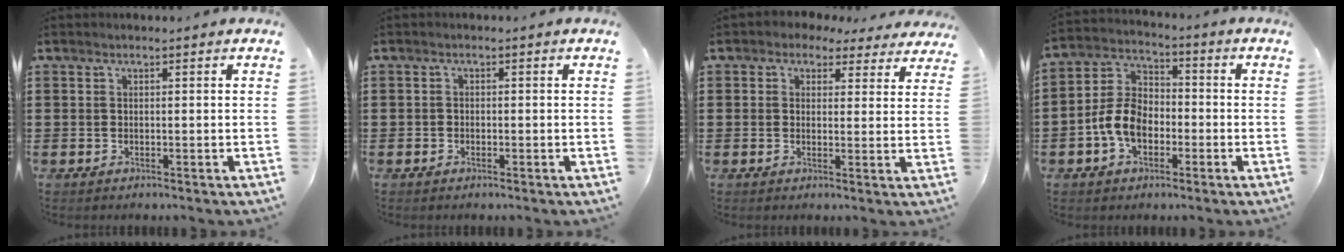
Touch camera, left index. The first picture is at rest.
{"total": 0.8, "force": [-0.6, 0.5, 0.2], "torque": [-0.006, 0.001, -0.013]}
{"total": 2.8, "force": [2.2, 1.5, 0.8], "torque": [-0.019, -0.002, 0.039]}
{"total": 7.5, "force": [-2.7, 5.0, 5.0], "torque": [-0.132, 0.007, -0.061]}